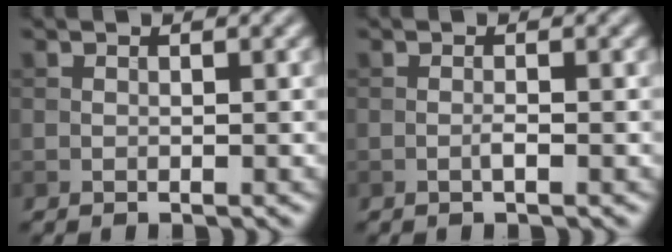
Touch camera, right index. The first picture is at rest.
{"total": 0.8, "force": [-0.3, 0.1, 0.7], "torque": [-0.014, 0.000, -0.008]}